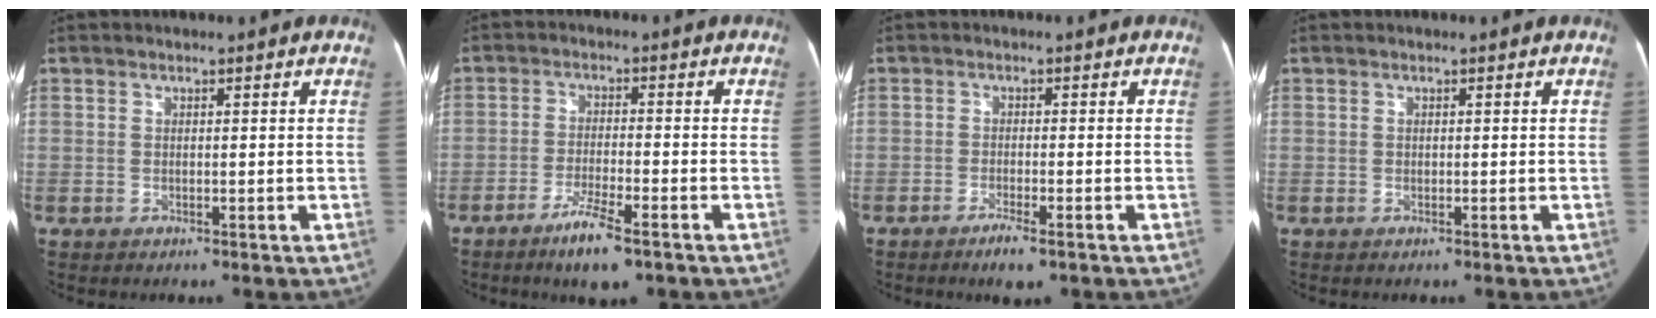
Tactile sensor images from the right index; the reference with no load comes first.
{"total": 6.6, "force": [-4.4, 0.6, 5.0], "torque": [-0.097, -0.013, -0.074]}
{"total": 3.5, "force": [-2.3, 0.4, 2.6], "torque": [-0.048, -0.006, -0.038]}
{"total": 0.0}